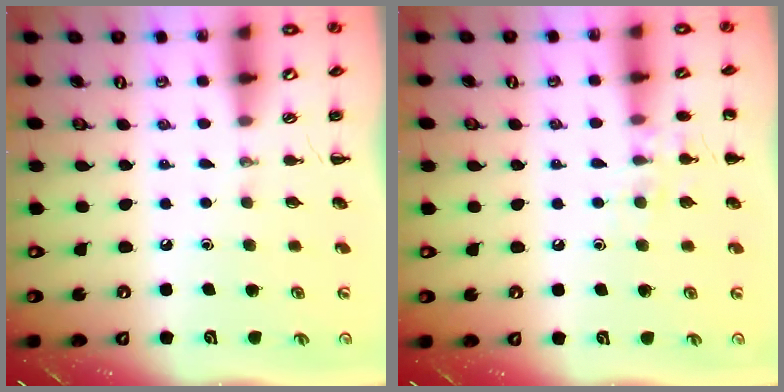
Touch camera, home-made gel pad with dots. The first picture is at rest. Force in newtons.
{"total": 7.5, "press": 7.4, "slide": 1.2}